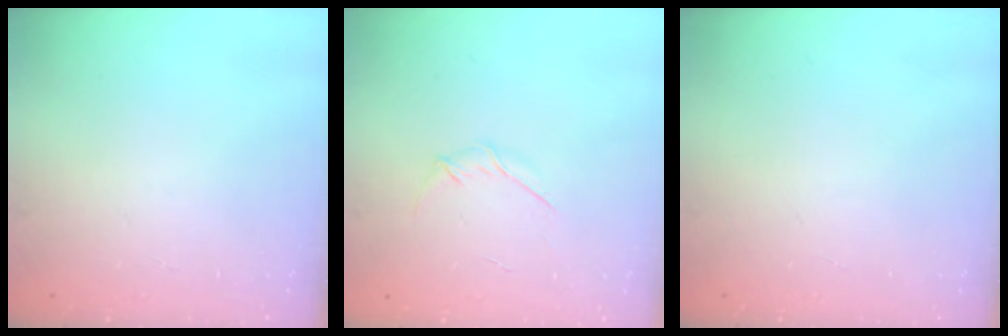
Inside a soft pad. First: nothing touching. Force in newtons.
{"total": 3.9, "press": 3.8, "slide": 0.9}
{"total": 0.0}